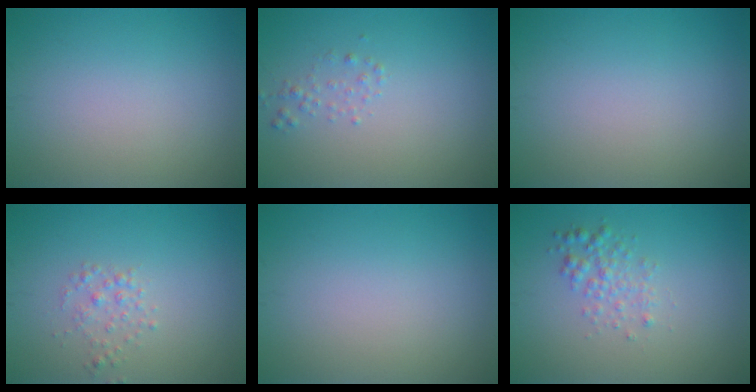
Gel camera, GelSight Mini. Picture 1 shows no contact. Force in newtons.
{"total": 1.0, "press": 1.0, "slide": 0.1}
{"total": 0.0}
{"total": 1.3, "press": 1.3, "slide": 0.0}
{"total": 0.0}
{"total": 2.0, "press": 2.0, "slide": 0.0}